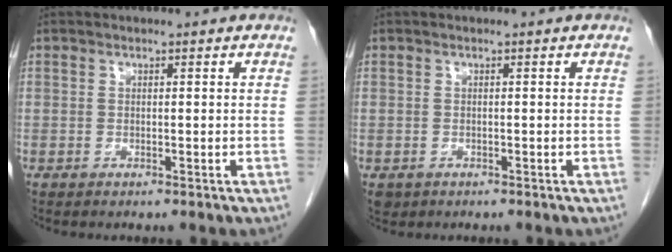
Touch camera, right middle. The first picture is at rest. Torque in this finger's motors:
{"motor_torque": [-0.04, 0.06, 0.01, -0.01]}